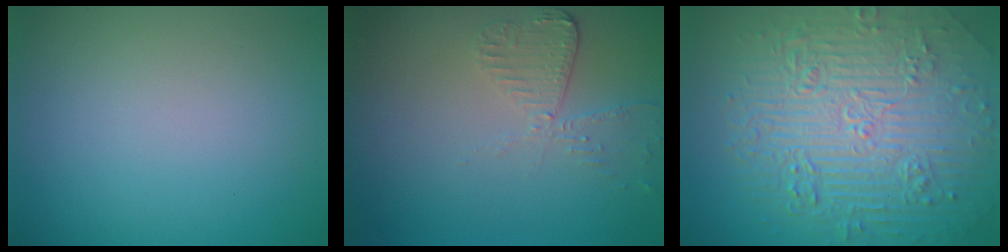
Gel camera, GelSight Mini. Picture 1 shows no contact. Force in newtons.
{"total": 2.7, "press": 2.4, "slide": 1.2}
{"total": 11.0, "press": 7.3, "slide": 8.2}